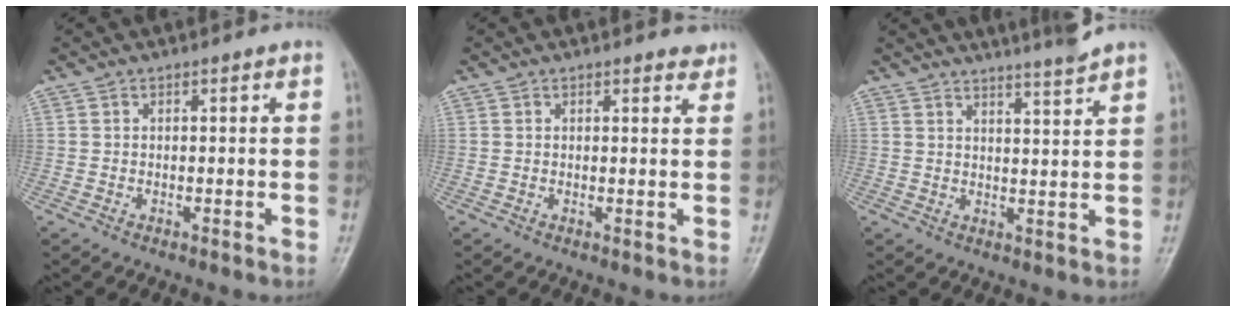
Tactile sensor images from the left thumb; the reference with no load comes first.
{"total": 1.5, "force": [1.3, 0.6, 0.4], "torque": [0.007, -0.008, 0.013]}
{"total": 6.7, "force": [6.0, -0.4, 3.0], "torque": [-0.040, -0.029, 0.086]}